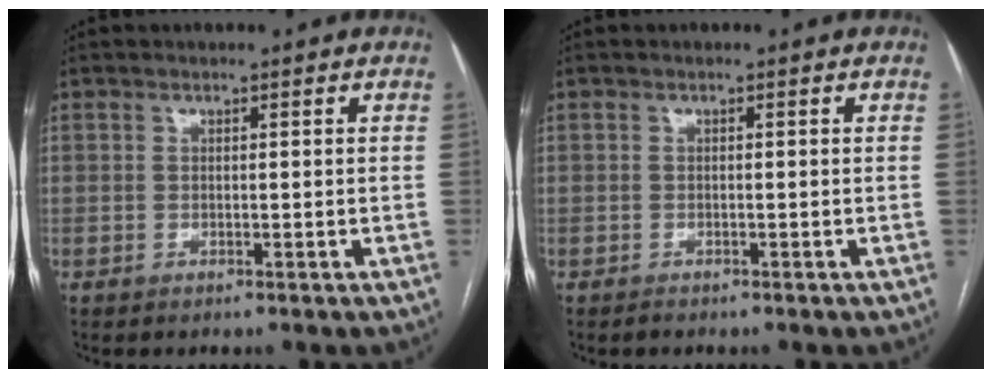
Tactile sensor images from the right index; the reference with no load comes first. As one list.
[{"total": 0.5, "force": [-0.5, 0.1, 0.2], "torque": [-0.006, 0.000, -0.008]}]